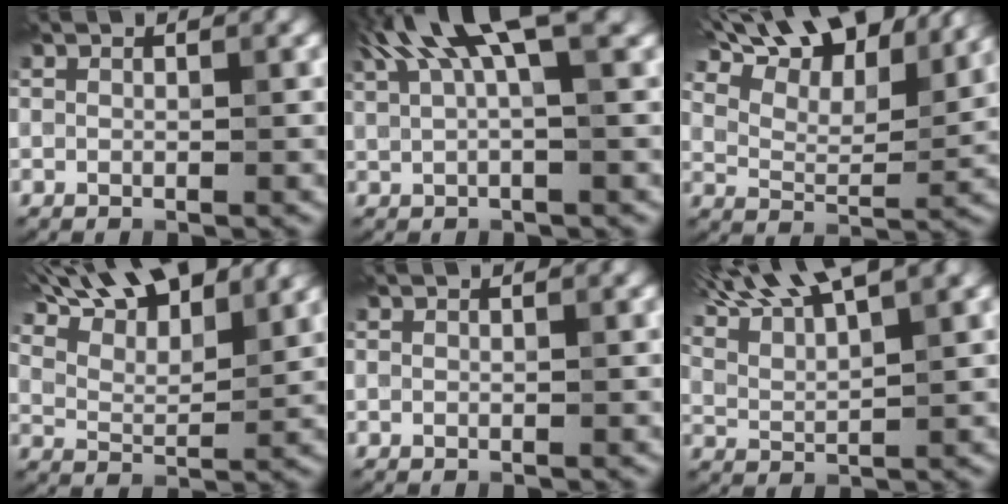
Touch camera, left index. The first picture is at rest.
{"total": 7.1, "force": [3.6, 1.6, 5.9], "torque": [-0.103, 0.018, 0.065]}
{"total": 13.9, "force": [11.2, 4.0, 7.1], "torque": [-0.133, 0.014, 0.154]}
{"total": 12.0, "force": [9.7, 3.4, 6.2], "torque": [-0.106, 0.022, 0.120]}
{"total": 0.0}
{"total": 10.7, "force": [7.7, 3.0, 6.8], "torque": [-0.133, 0.040, 0.103]}